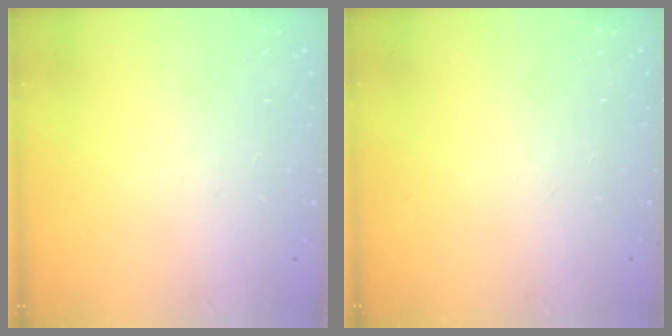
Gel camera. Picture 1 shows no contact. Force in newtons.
{"total": 0.0}